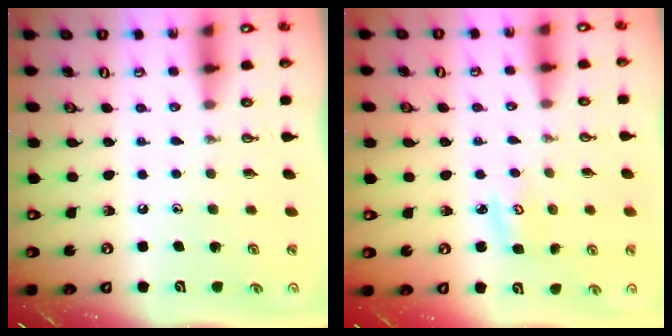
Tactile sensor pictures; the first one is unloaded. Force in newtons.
{"total": 3.4, "press": 3.4, "slide": 0.3}